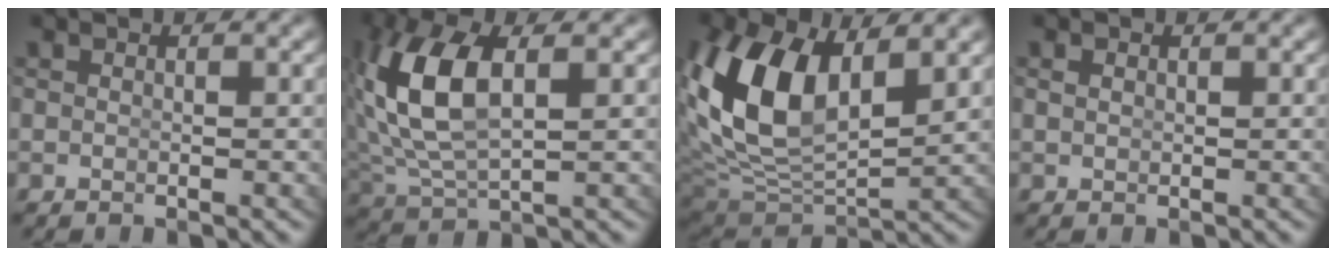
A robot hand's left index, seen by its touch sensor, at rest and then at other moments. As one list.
[{"total": 6.8, "force": [1.4, 3.2, 5.8], "torque": [-0.143, -0.013, 0.041]}, {"total": 10.2, "force": [2.6, 6.0, 7.8], "torque": [-0.180, -0.012, 0.058]}, {"total": 0.0}]